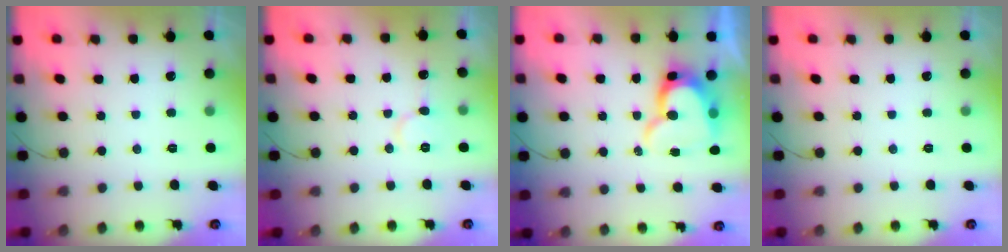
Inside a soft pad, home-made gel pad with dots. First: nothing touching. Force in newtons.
{"total": 6.1, "press": 6.1, "slide": 0.4}
{"total": 12.6, "press": 12.5, "slide": 1.4}
{"total": 0.0}